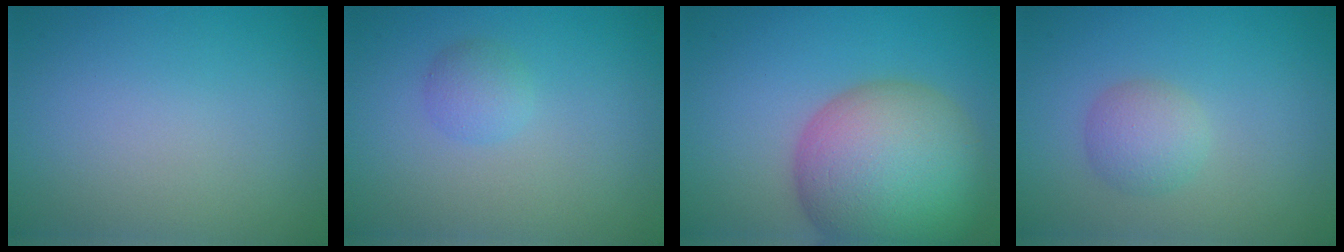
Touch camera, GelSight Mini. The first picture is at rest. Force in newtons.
{"total": 1.6, "press": 1.6, "slide": 0.0}
{"total": 13.3, "press": 13.2, "slide": 0.9}
{"total": 2.5, "press": 2.4, "slide": 0.2}